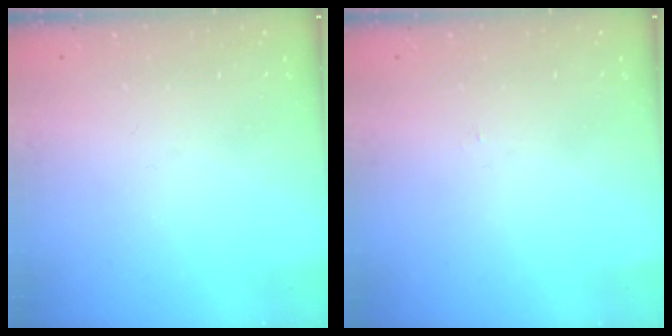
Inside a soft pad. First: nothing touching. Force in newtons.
{"total": 2.2, "press": 2.2, "slide": 0.3}